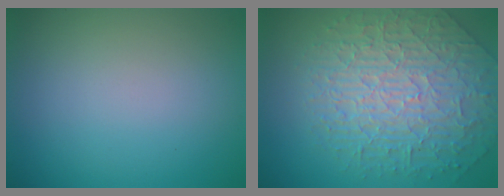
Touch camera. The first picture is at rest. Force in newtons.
{"total": 7.2, "press": 5.8, "slide": 4.2}